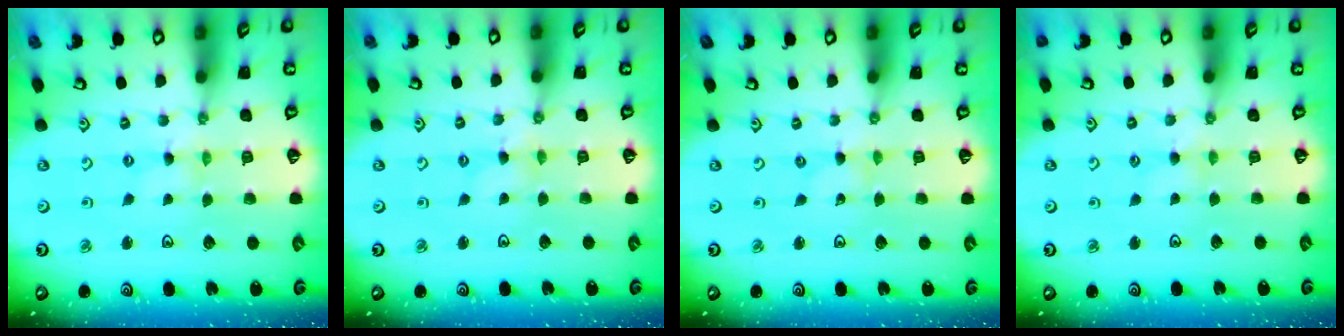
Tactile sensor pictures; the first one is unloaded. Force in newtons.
{"total": 0.9, "press": 0.9, "slide": 0.3}
{"total": 0.0}
{"total": 2.3, "press": 2.3, "slide": 0.4}